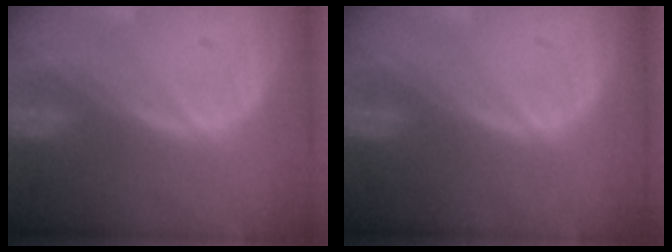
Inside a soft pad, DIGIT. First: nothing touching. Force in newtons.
{"total": 0.0}